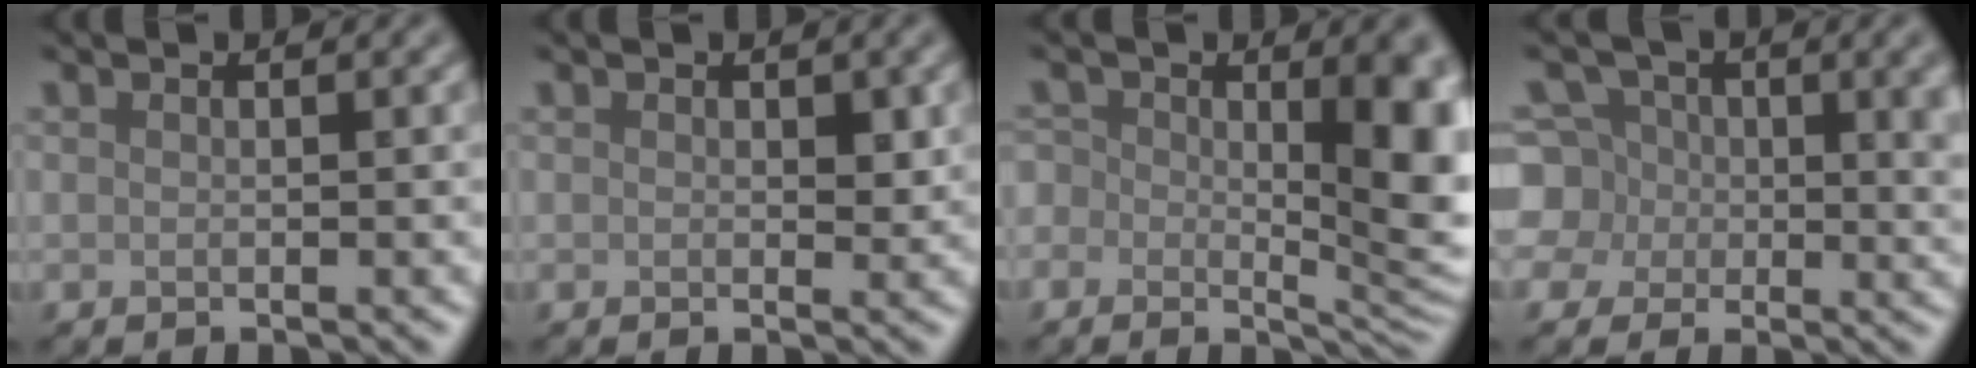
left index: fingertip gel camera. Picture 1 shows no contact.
{"total": 1.3, "force": [0.4, 0.7, 1.0], "torque": [-0.010, -0.006, 0.005]}
{"total": 9.7, "force": [-0.1, 5.1, 8.2], "torque": [-0.104, -0.003, -0.006]}
{"total": 8.3, "force": [1.4, 6.8, 4.5], "torque": [-0.070, 0.012, 0.006]}